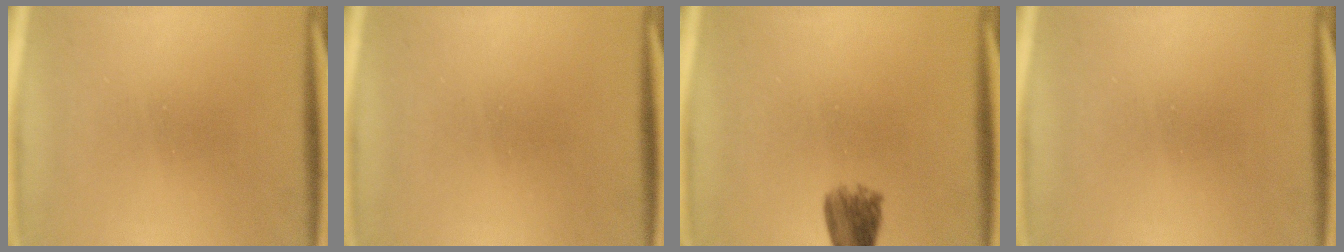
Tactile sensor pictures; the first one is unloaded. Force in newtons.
{"total": 1.6}
{"total": 4.2}
{"total": 0.0}